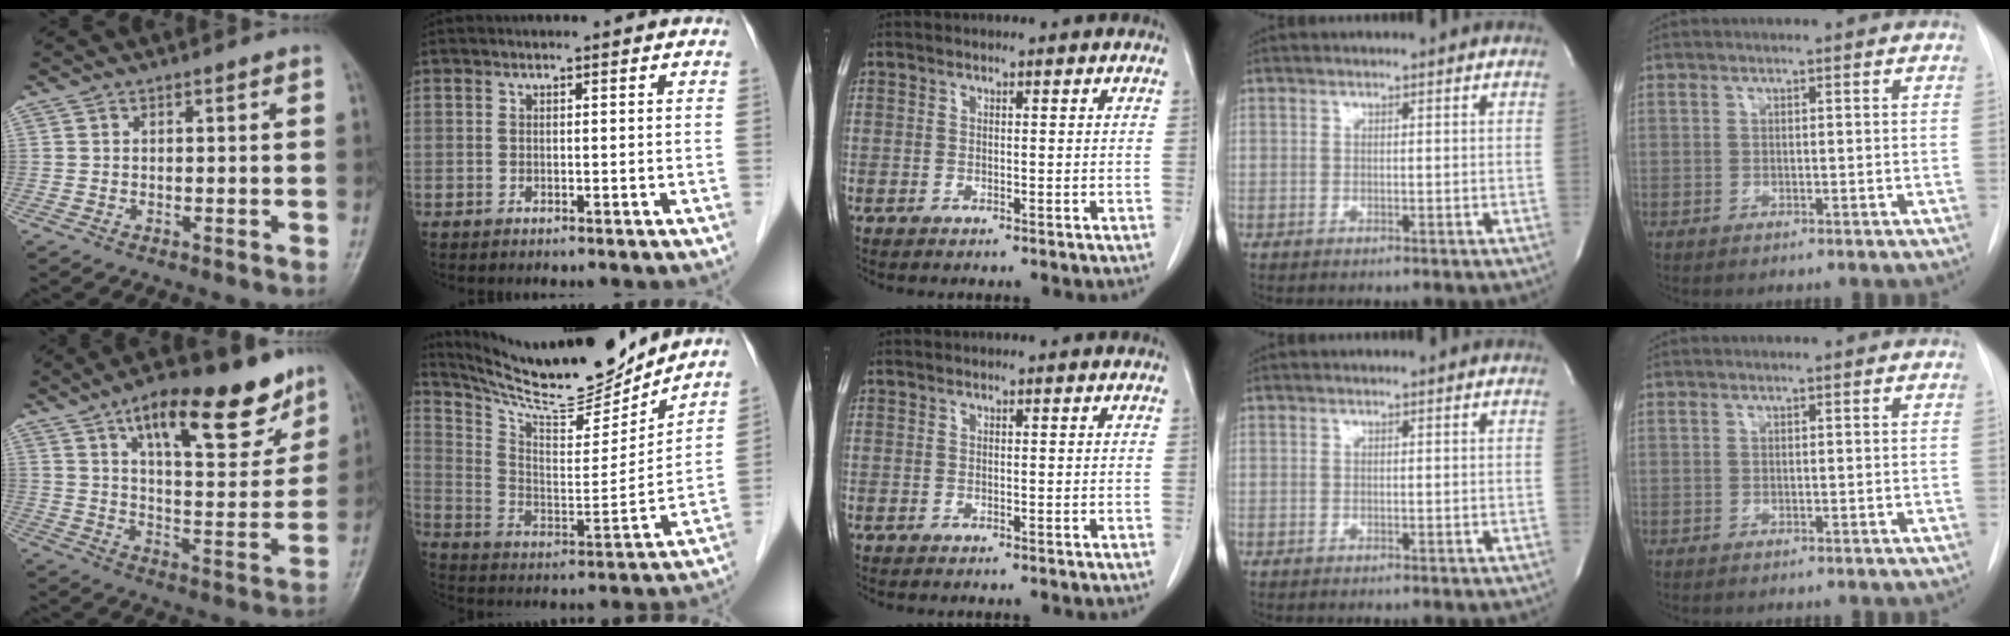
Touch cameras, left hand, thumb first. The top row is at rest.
{"thumb": {"total": 20.1, "force": [12.2, 7.6, 14.1], "torque": [-0.165, -0.053, 0.191]}, "index": {"total": 17.9, "force": [16.8, 1.8, 6.0], "torque": [-0.124, -0.026, 0.277]}}